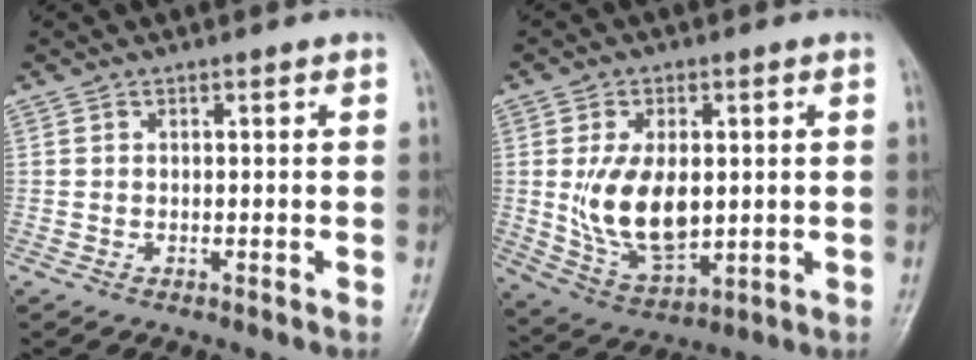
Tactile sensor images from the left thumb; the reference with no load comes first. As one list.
[{"total": 13.2, "force": [0.6, 7.7, 10.7], "torque": [-0.175, -0.013, 0.027]}]